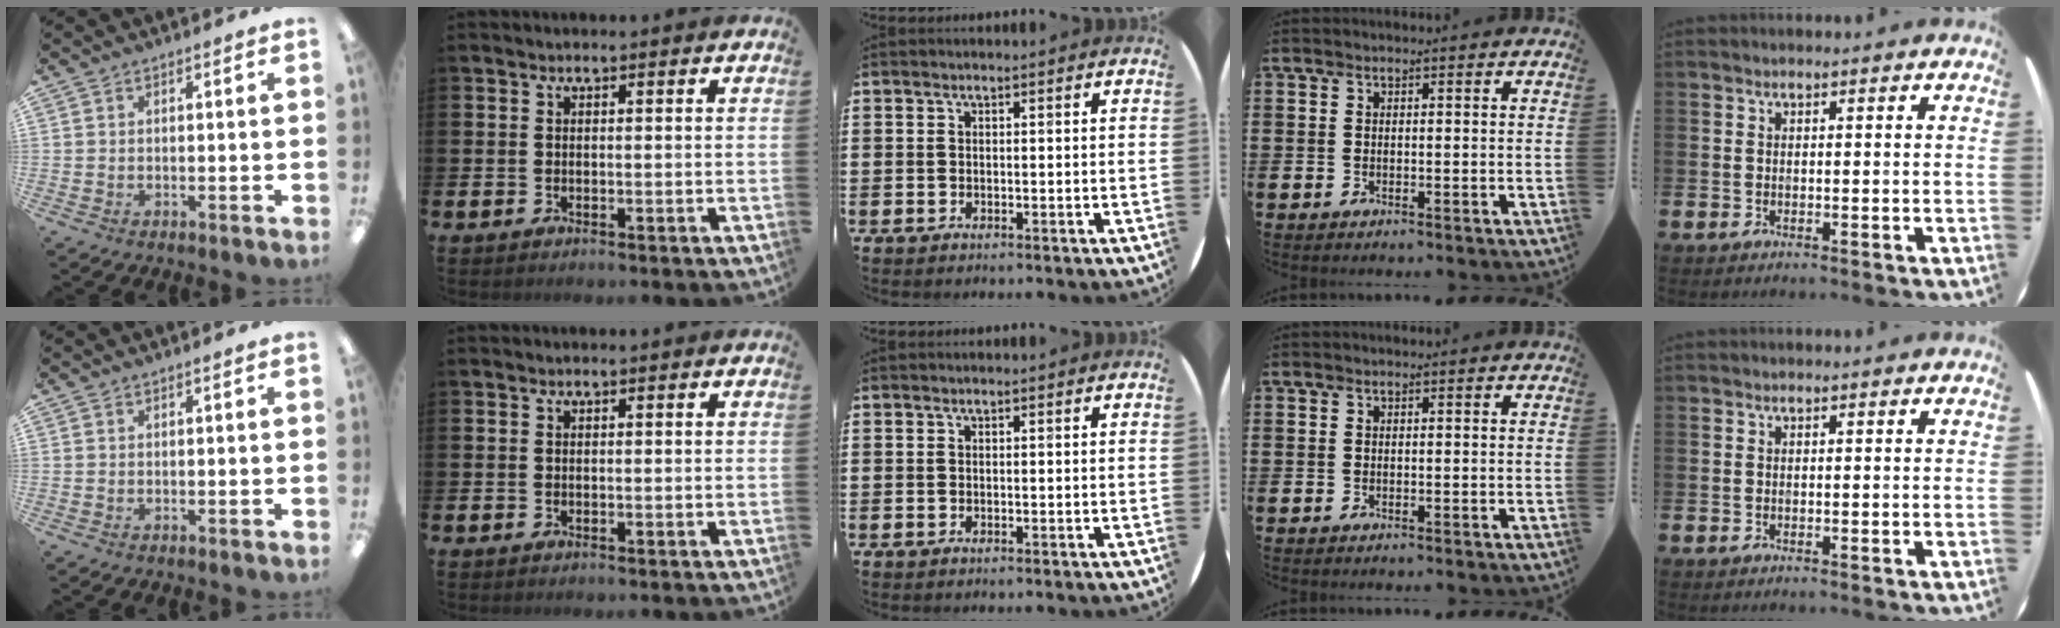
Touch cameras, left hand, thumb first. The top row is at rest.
{}